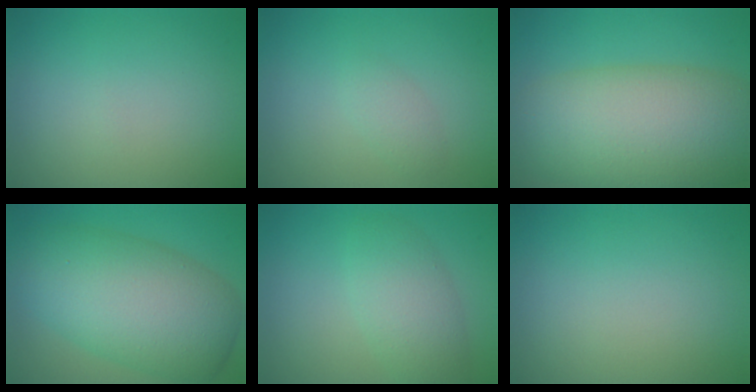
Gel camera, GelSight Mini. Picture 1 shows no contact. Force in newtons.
{"total": 1.2, "press": 1.2, "slide": 0.0}
{"total": 11.9, "press": 11.8, "slide": 0.6}
{"total": 10.4, "press": 10.4, "slide": 0.4}
{"total": 3.9, "press": 3.9, "slide": 0.2}
{"total": 0.0}